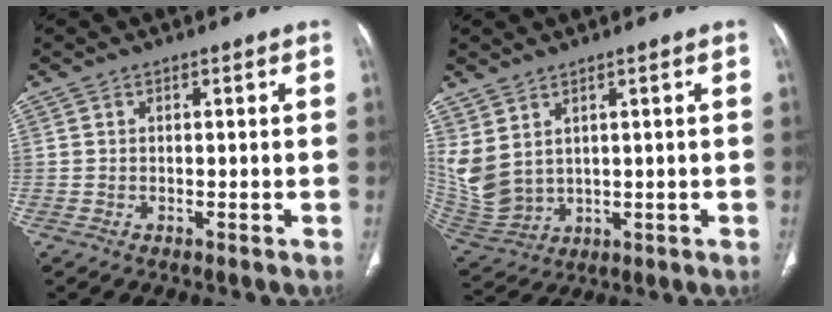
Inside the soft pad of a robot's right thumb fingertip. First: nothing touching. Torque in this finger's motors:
{"motor_torque": [-0.73, 1.37, 1.04, 0.86, 0.30]}